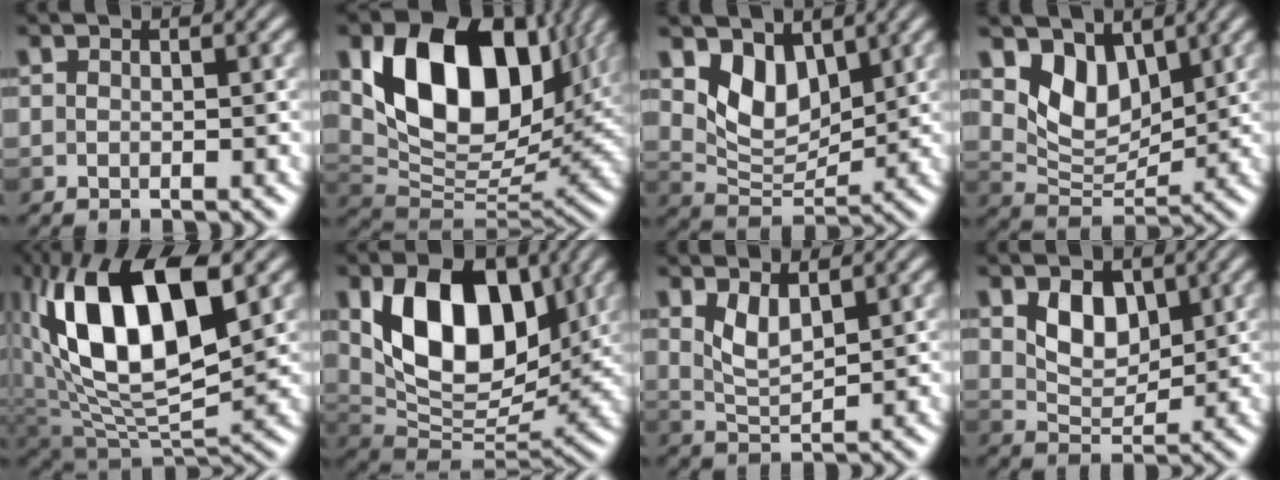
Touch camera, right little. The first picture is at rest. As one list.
[{"total": 12.3, "force": [4.6, 7.6, 8.6], "torque": [-0.144, 0.009, 0.081]}, {"total": 4.1, "force": [2.3, 2.4, 2.4], "torque": [-0.053, -0.012, 0.038]}, {"total": 4.5, "force": [2.6, 2.7, 2.5], "torque": [-0.056, -0.010, 0.044]}, {"total": 11.8, "force": [3.3, 5.9, 9.6], "torque": [-0.174, 0.006, 0.064]}, {"total": 10.1, "force": [2.8, 6.2, 7.5], "torque": [-0.123, -0.009, 0.050]}, {"total": 2.1, "force": [0.8, 0.8, 1.7], "torque": [-0.044, -0.004, 0.020]}, {"total": 2.9, "force": [1.0, 1.8, 1.9], "torque": [-0.044, -0.010, 0.015]}]